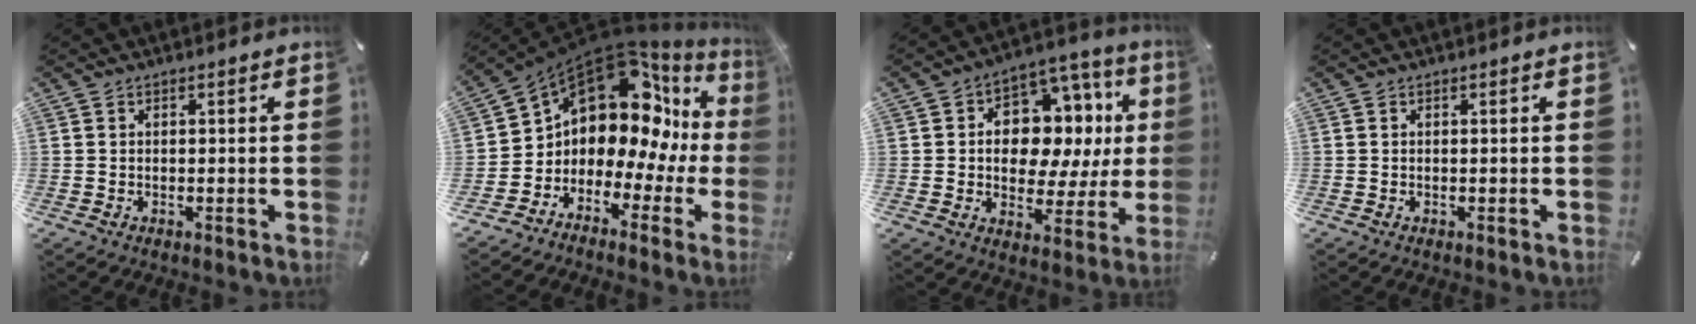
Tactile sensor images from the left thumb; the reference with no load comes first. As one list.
[{"total": 13.2, "force": [6.1, 9.2, 7.3], "torque": [-0.125, -0.071, 0.103]}, {"total": 13.6, "force": [3.2, 10.1, 8.4], "torque": [-0.116, -0.028, 0.063]}, {"total": 0.0}]